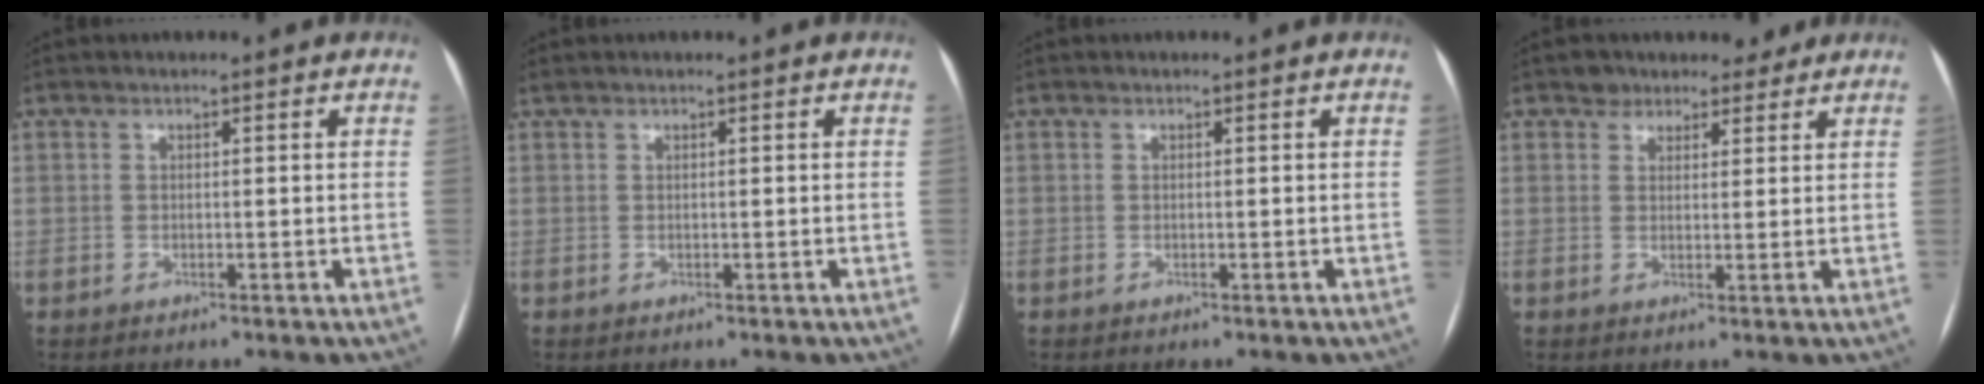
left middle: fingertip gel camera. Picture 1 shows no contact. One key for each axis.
{"total": 0.0}
{"total": 0.0}
{"total": 5.0, "fx": 3.9, "fy": 2.9, "fz": 0.5, "tx": 0.005, "ty": 0.010, "tz": 0.050}